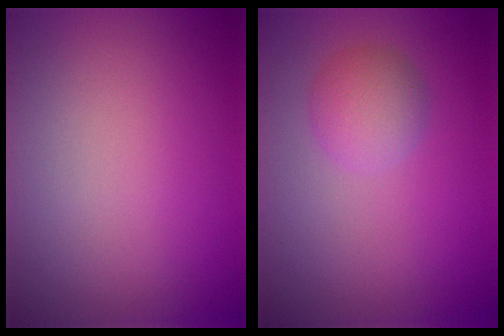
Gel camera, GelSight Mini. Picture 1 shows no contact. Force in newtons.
{"total": 2.6, "press": 2.6, "slide": 0.1}